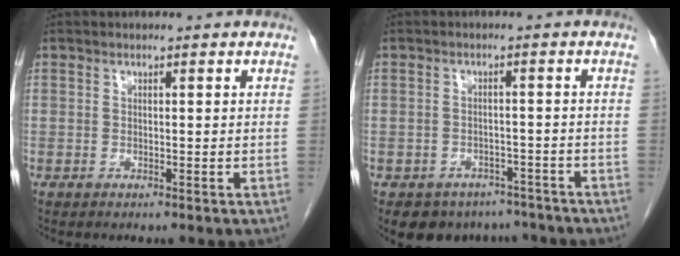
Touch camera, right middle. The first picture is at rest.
{"total": 7.8, "force": [-6.1, 4.8, 1.0], "torque": [-0.004, 0.012, -0.074]}